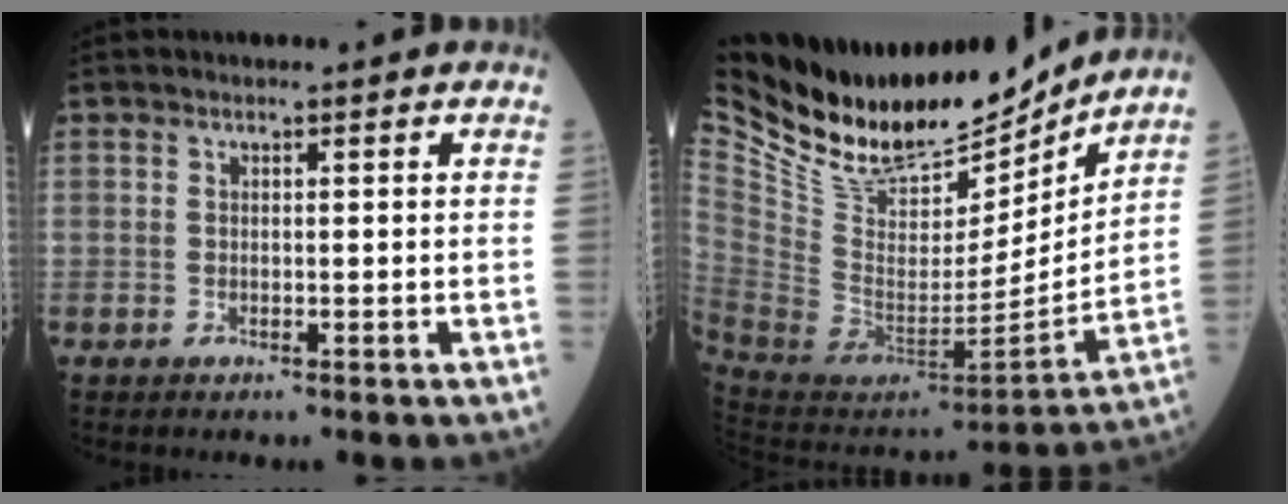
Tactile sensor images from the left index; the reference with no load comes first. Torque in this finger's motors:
{"motor_torque": [0.97, -1.17, 0.31, 0.05]}